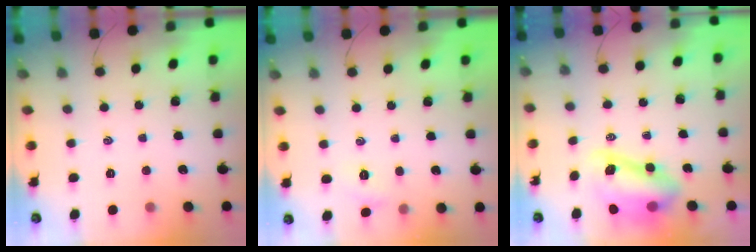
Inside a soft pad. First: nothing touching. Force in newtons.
{"total": 2.2, "press": 2.1, "slide": 0.6}
{"total": 9.3, "press": 9.0, "slide": 2.4}